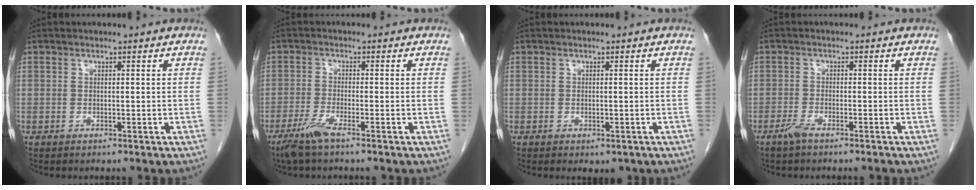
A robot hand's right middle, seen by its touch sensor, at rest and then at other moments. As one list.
[{"total": 4.0, "force": [-2.8, 0.1, 2.9], "torque": [-0.066, -0.011, -0.059]}, {"total": 1.2, "force": [-0.6, 0.8, 0.8], "torque": [-0.009, -0.002, 0.000]}, {"total": 2.2, "force": [-1.8, 0.0, 1.3], "torque": [-0.033, -0.003, -0.038]}]